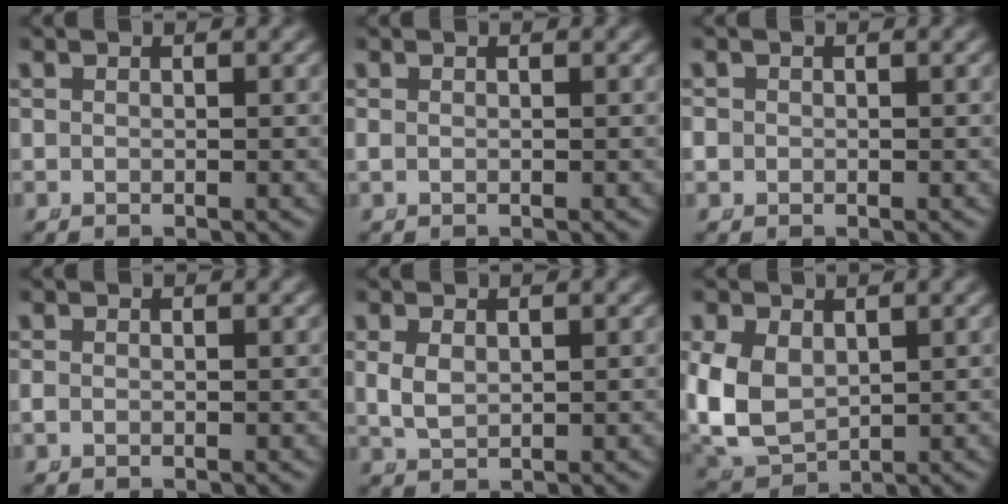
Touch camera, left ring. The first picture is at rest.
{"total": 0.7, "force": [-0.3, 0.5, 0.3], "torque": [-0.016, -0.007, 0.000]}
{"total": 1.3, "force": [-0.3, 1.2, 0.4], "torque": [-0.022, -0.008, -0.001]}
{"total": 0.8, "force": [-0.6, 0.5, 0.3], "torque": [-0.017, -0.006, -0.005]}
{"total": 2.3, "force": [0.3, 1.8, 1.4], "torque": [-0.045, -0.017, 0.021]}
{"total": 9.8, "force": [-0.9, 8.6, 4.5], "torque": [-0.157, -0.046, 0.005]}